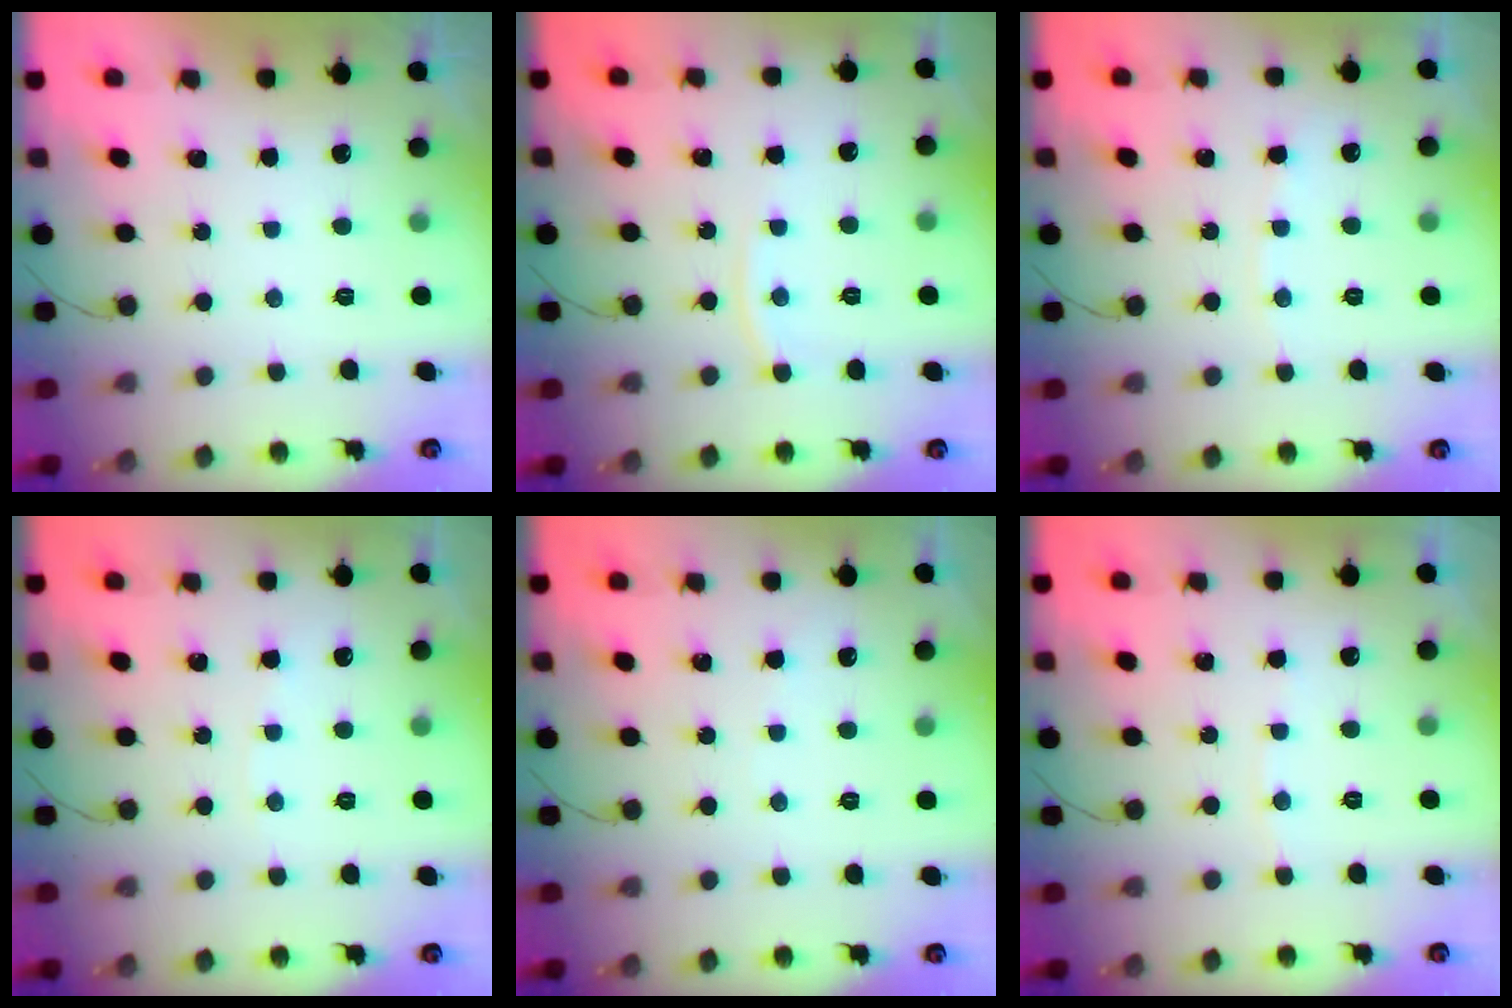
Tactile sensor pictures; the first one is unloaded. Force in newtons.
{"total": 4.7, "press": 4.7, "slide": 0.2}
{"total": 3.5, "press": 3.5, "slide": 0.6}
{"total": 2.6, "press": 2.6, "slide": 0.3}
{"total": 1.9, "press": 1.8, "slide": 0.2}
{"total": 2.6, "press": 2.6, "slide": 0.4}